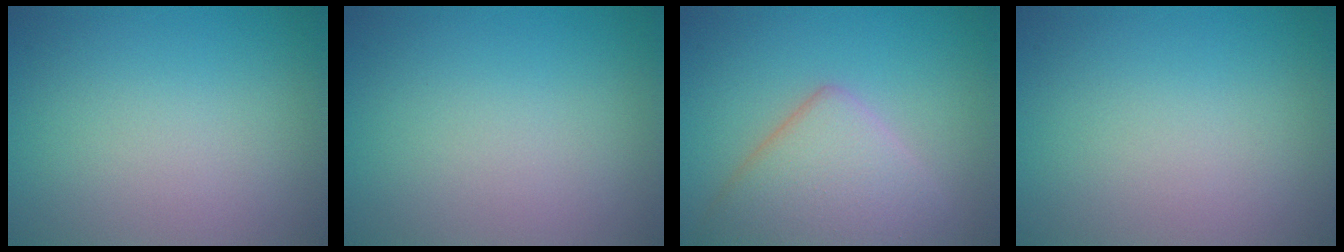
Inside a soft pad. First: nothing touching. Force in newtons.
{"total": 0.0}
{"total": 5.9, "press": 5.8, "slide": 0.3}
{"total": 0.0}